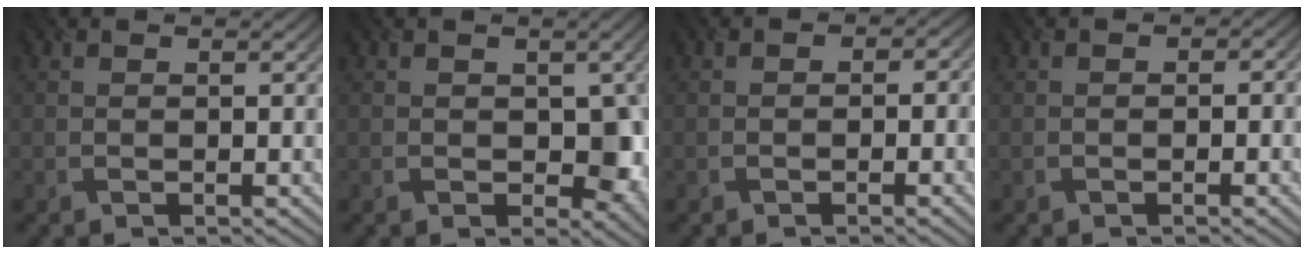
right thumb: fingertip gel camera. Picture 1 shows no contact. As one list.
[{"total": 4.8, "force": [-0.3, 3.4, 3.4], "torque": [-0.047, -0.014, -0.002]}, {"total": 1.2, "force": [-0.5, 1.0, 0.4], "torque": [0.000, -0.004, -0.010]}, {"total": 0.9, "force": [-0.4, 0.7, 0.3], "torque": [-0.001, -0.005, -0.007]}]